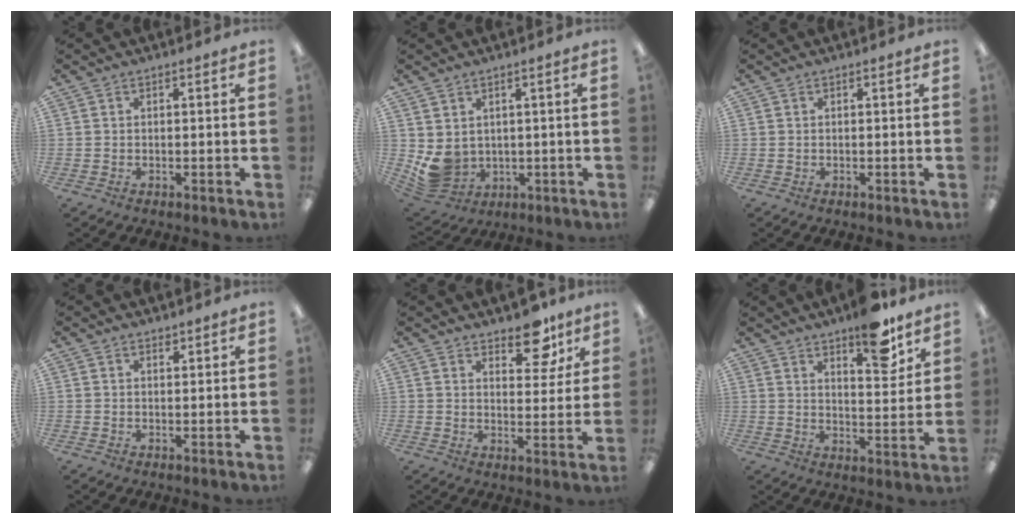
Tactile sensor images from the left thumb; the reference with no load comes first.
{"total": 6.0, "force": [1.7, 5.2, 2.6], "torque": [-0.084, -0.015, 0.037]}
{"total": 0.0}
{"total": 1.1, "force": [1.1, 0.4, 0.1], "torque": [-0.002, 0.000, 0.020]}
{"total": 9.9, "force": [7.4, 4.5, 4.8], "torque": [-0.043, -0.045, 0.124]}
{"total": 10.8, "force": [8.3, 3.4, 6.0], "torque": [-0.068, -0.056, 0.139]}